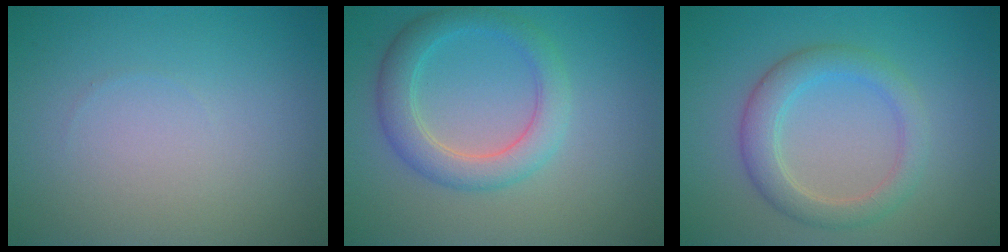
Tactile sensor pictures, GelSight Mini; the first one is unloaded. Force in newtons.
{"total": 3.9, "press": 3.9, "slide": 0.3}
{"total": 3.5, "press": 3.5, "slide": 0.0}